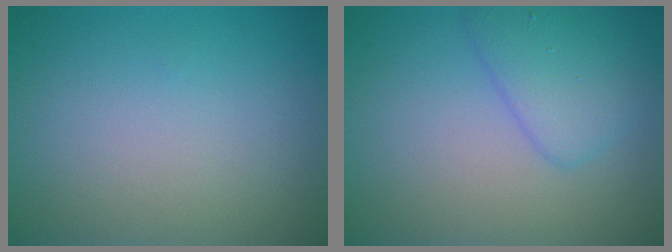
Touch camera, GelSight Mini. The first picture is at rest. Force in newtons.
{"total": 3.4, "press": 3.4, "slide": 0.1}